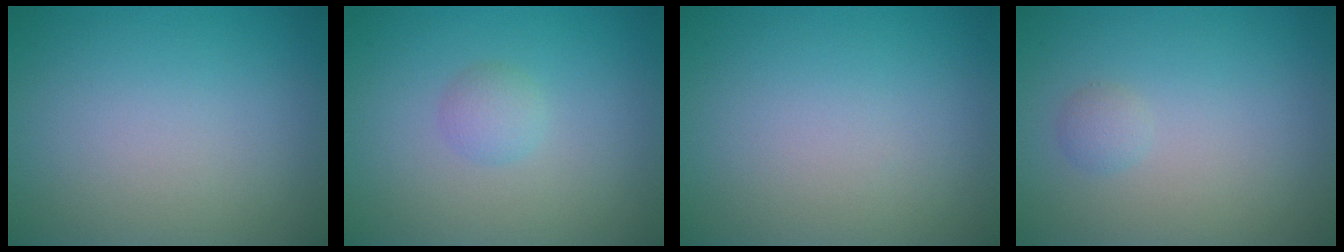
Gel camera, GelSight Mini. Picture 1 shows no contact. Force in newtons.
{"total": 1.4, "press": 1.4, "slide": 0.0}
{"total": 0.0}
{"total": 0.8, "press": 0.8, "slide": 0.1}